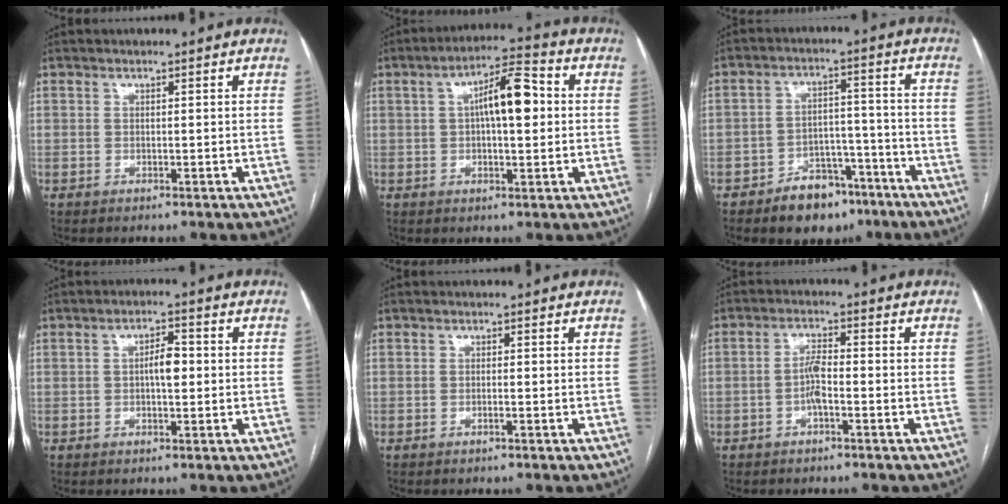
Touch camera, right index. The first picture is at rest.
{"total": 9.1, "force": [1.2, 2.4, 8.7], "torque": [-0.145, 0.025, 0.016]}
{"total": 8.8, "force": [-6.0, 4.9, 4.0], "torque": [-0.057, 0.023, -0.090]}
{"total": 3.7, "force": [0.0, 1.3, 3.4], "torque": [-0.058, 0.007, -0.001]}
{"total": 0.6, "force": [-0.2, 0.0, 0.5], "torque": [-0.010, 0.002, -0.002]}
{"total": 3.3, "force": [-1.1, 0.7, 3.0], "torque": [-0.059, 0.009, -0.020]}